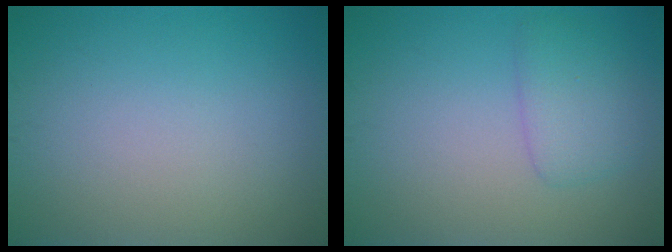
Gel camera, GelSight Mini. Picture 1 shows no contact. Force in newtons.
{"total": 2.6, "press": 2.6, "slide": 0.1}